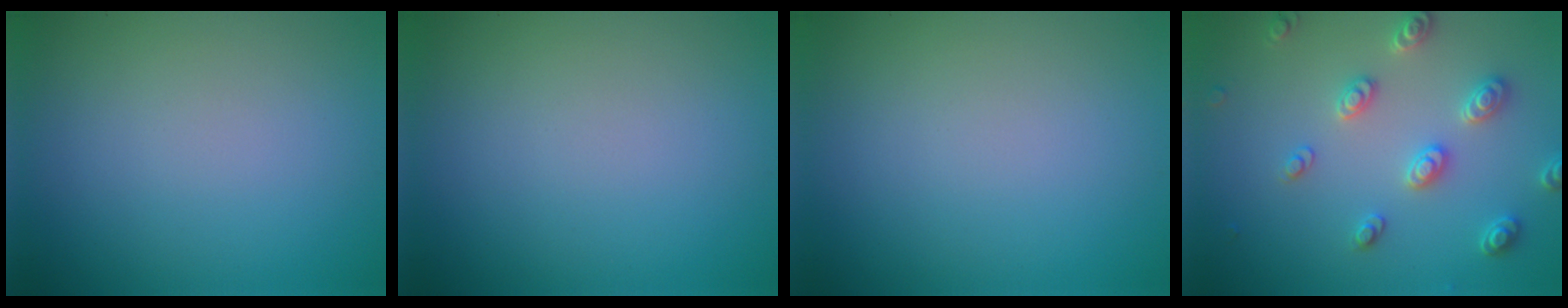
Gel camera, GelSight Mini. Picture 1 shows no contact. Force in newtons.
{"total": 0.0}
{"total": 0.0}
{"total": 3.2, "press": 3.0, "slide": 0.9}